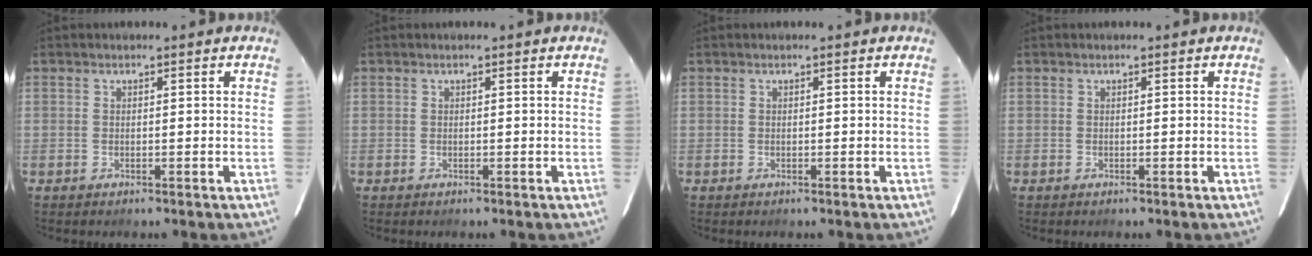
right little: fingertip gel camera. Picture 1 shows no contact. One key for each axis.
{"total": 0.0}
{"total": 0.0}
{"total": 0.0}